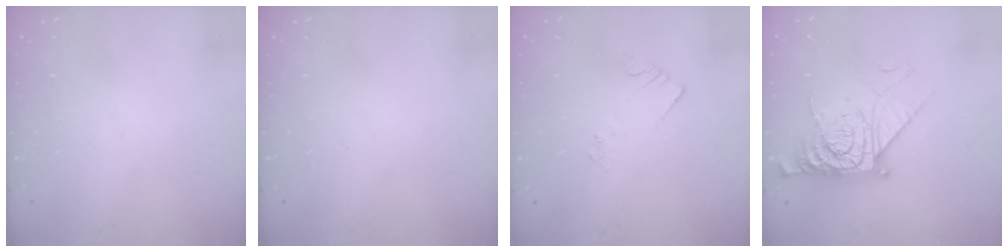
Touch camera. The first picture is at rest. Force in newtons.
{"total": 0.0}
{"total": 2.2, "press": 2.2, "slide": 0.1}
{"total": 11.7, "press": 11.6, "slide": 1.4}